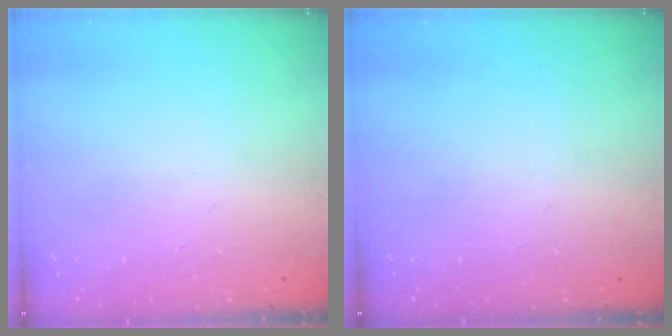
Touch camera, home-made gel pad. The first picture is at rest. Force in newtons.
{"total": 0.0}